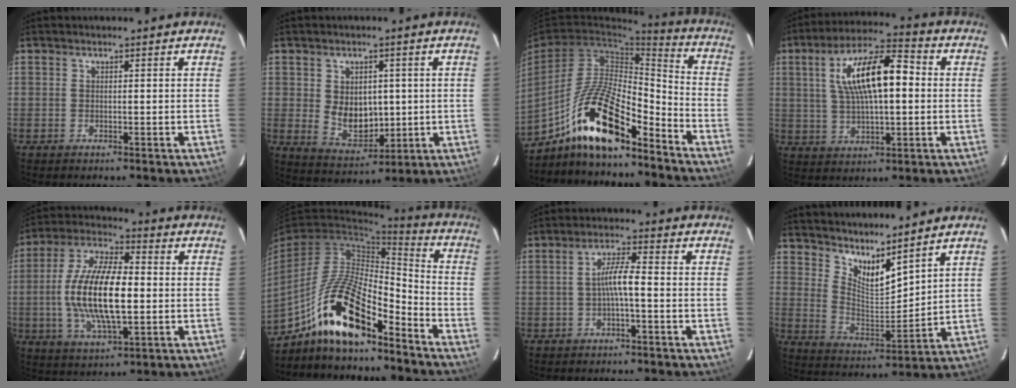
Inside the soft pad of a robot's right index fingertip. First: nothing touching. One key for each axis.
{"total": 8.5, "fx": 0.5, "fy": 6.2, "fz": 5.8, "tx": -0.105, "ty": -0.006, "tz": 0.027}
{"total": 16.3, "fx": -11.5, "fy": 4.5, "fz": 10.6, "tx": -0.205, "ty": 0.006, "tz": -0.210}
{"total": 14.8, "fx": 2.5, "fy": 5.4, "fz": 13.6, "tx": -0.242, "ty": 0.026, "tz": 0.044}
{"total": 17.1, "fx": -1.4, "fy": 6.4, "fz": 15.8, "tx": -0.317, "ty": 0.004, "tz": -0.028}
{"total": 16.4, "fx": -11.5, "fy": 4.8, "fz": 10.8, "tx": -0.202, "ty": 0.007, "tz": -0.211}
{"total": 4.5, "fx": -1.3, "fy": 0.4, "fz": 4.3, "tx": -0.082, "ty": 0.011, "tz": -0.021}
{"total": 10.1, "fx": 8.4, "fy": 2.0, "fz": 5.2, "tx": -0.086, "ty": -0.015, "tz": 0.157}